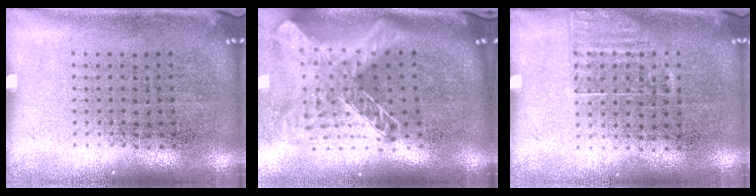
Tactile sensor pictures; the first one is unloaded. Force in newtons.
{"total": 2.5, "press": 1.8, "slide": 1.8}
{"total": 1.2, "press": 0.9, "slide": 0.7}